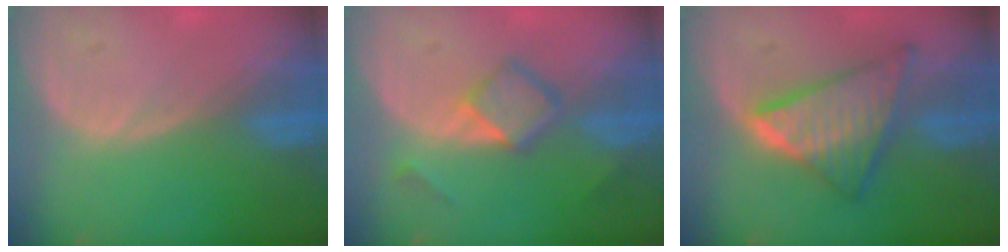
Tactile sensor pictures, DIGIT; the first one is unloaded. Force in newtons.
{"total": 5.0, "press": 4.6, "slide": 1.9}
{"total": 9.2, "press": 9.2, "slide": 0.7}